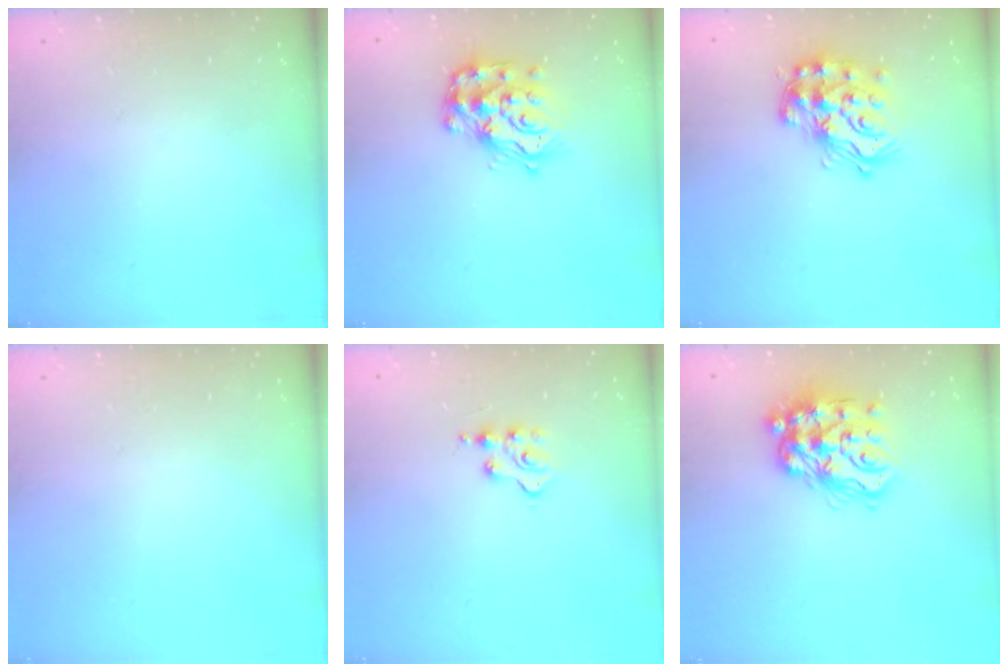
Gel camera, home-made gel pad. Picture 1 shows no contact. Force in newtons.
{"total": 14.9, "press": 14.9, "slide": 0.8}
{"total": 18.2, "press": 18.1, "slide": 1.0}
{"total": 0.0}
{"total": 4.3, "press": 4.2, "slide": 0.7}
{"total": 16.4, "press": 16.3, "slide": 1.7}